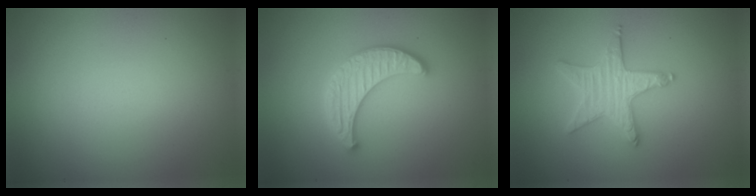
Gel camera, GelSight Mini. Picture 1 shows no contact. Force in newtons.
{"total": 4.0, "press": 4.0, "slide": 0.7}
{"total": 3.2, "press": 3.1, "slide": 0.6}